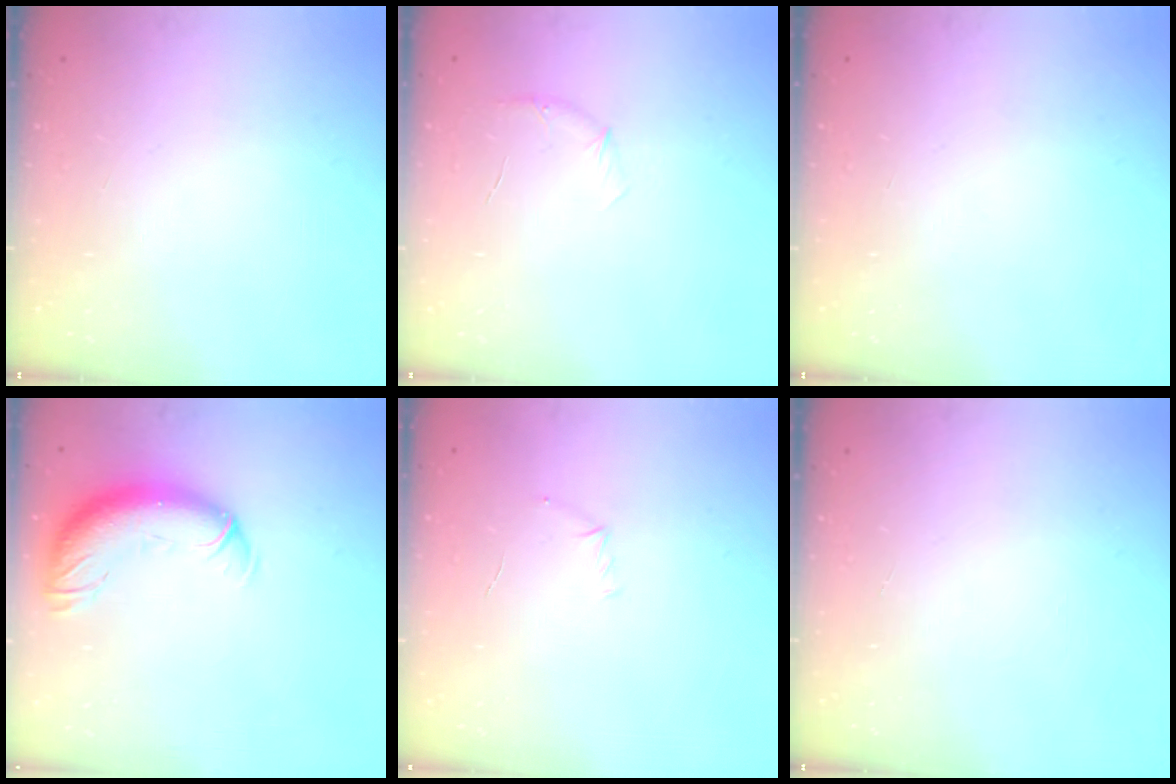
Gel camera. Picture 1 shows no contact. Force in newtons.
{"total": 5.2, "press": 5.0, "slide": 1.5}
{"total": 0.0}
{"total": 13.3, "press": 13.0, "slide": 2.9}
{"total": 4.7, "press": 4.5, "slide": 1.3}
{"total": 0.0}